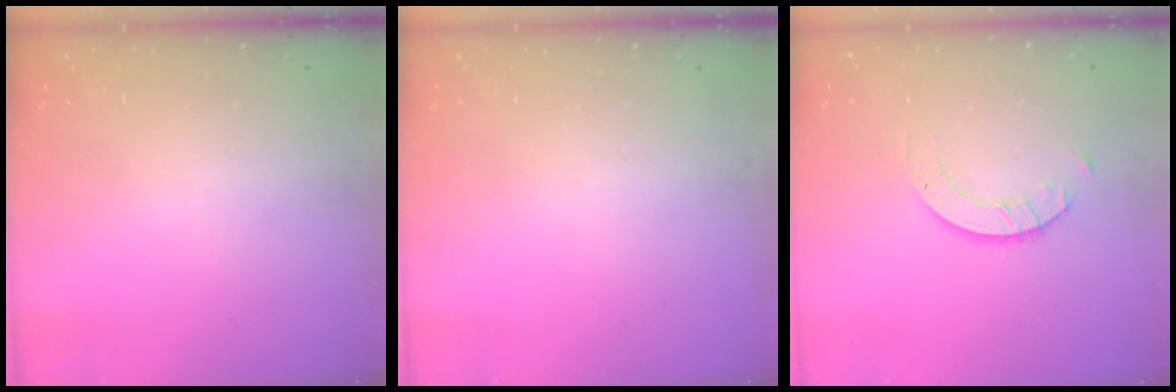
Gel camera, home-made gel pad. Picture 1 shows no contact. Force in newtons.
{"total": 0.0}
{"total": 2.3, "press": 2.3, "slide": 0.2}